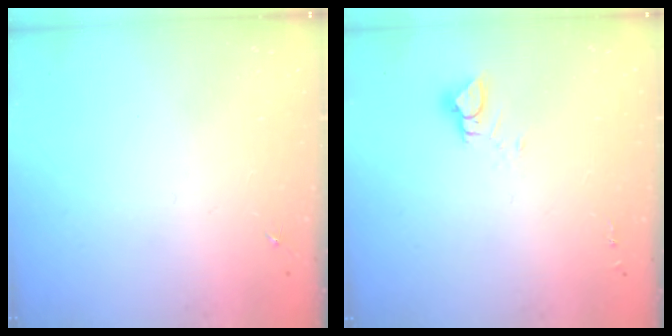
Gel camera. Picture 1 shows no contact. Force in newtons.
{"total": 4.5, "press": 4.5, "slide": 0.4}